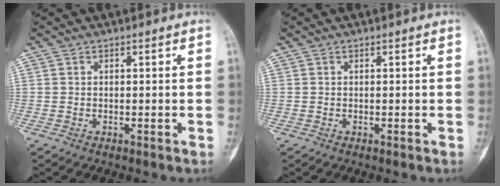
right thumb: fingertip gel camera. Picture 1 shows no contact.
{"total": 0.0}